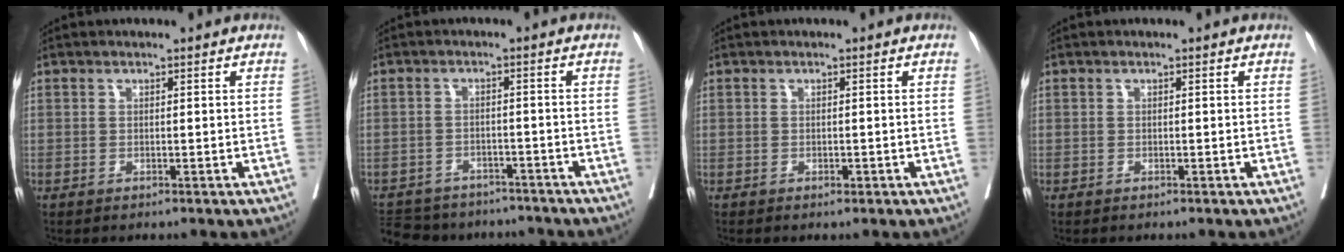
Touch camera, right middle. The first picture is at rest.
{"total": 14.7, "force": [-12.6, 6.4, 4.1], "torque": [-0.109, 0.006, -0.159]}
{"total": 0.6, "force": [-0.3, 0.2, 0.4], "torque": [-0.006, 0.000, -0.004]}
{"total": 0.6, "force": [-0.1, 0.6, -0.1], "torque": [0.008, 0.007, -0.006]}